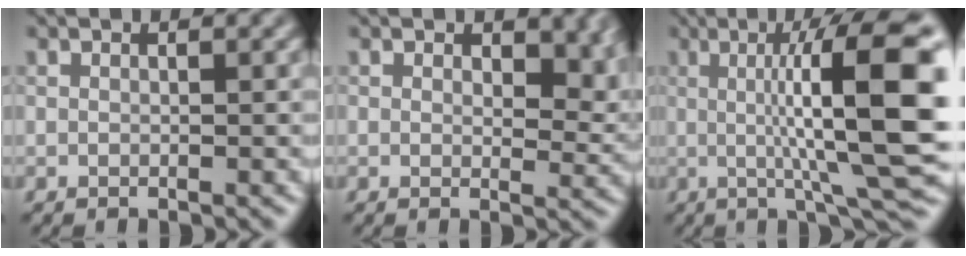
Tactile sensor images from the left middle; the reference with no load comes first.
{"total": 3.7, "force": [1.3, 2.2, 2.6], "torque": [-0.035, -0.008, 0.017]}
{"total": 12.5, "force": [1.0, 2.3, 12.3], "torque": [-0.170, 0.007, 0.014]}